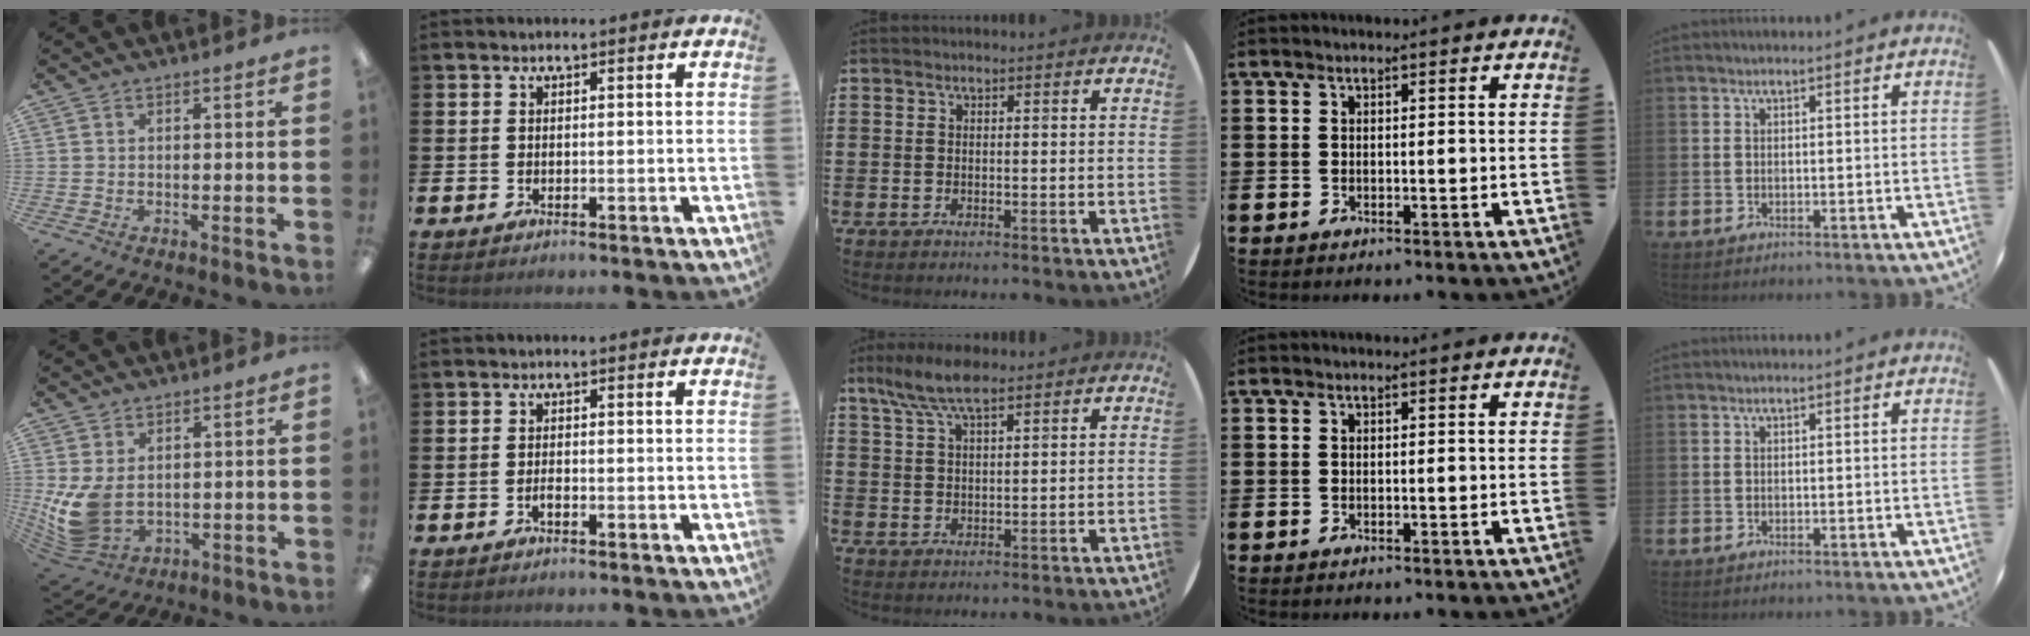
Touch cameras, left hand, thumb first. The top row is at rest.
{"thumb": {"total": 9.8, "force": [0.7, 6.5, 7.2], "torque": [-0.173, -0.010, 0.018]}, "index": {"total": 1.0, "force": [-0.6, 0.3, 0.8], "torque": [-0.017, -0.002, -0.011]}, "middle": {"total": 6.6, "force": [4.9, 2.1, 4.0], "torque": [-0.090, 0.000, 0.088]}}